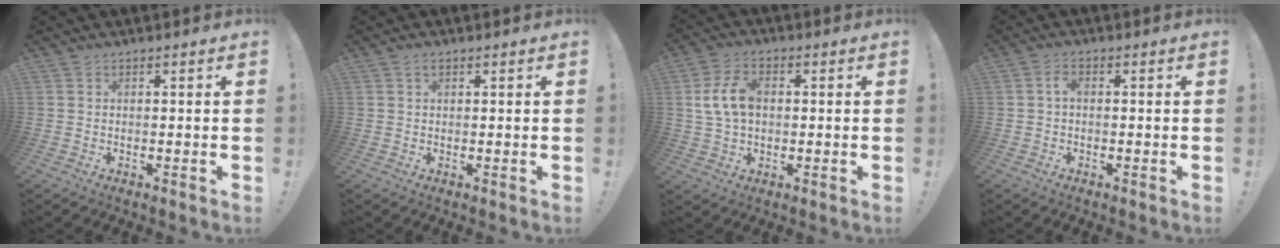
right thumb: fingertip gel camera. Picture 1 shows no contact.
{"total": 0.8, "force": [0.5, 0.5, 0.4], "torque": [-0.009, 0.002, 0.008]}
{"total": 9.6, "force": [1.1, 6.3, 7.2], "torque": [-0.140, 0.008, 0.024]}
{"total": 2.2, "force": [-0.3, 1.2, 1.9], "torque": [-0.042, 0.012, -0.005]}